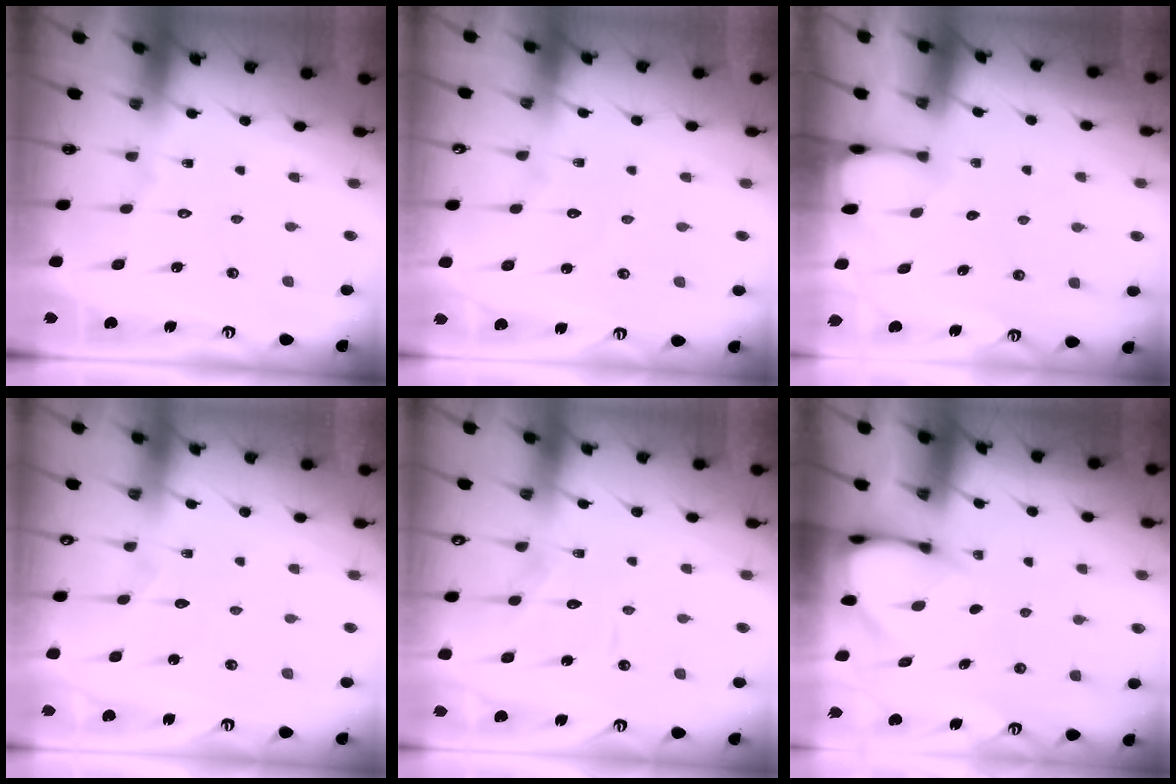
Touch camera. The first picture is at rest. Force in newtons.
{"total": 2.9, "press": 2.9, "slide": 0.2}
{"total": 1.2, "press": 1.2, "slide": 0.3}
{"total": 3.7, "press": 3.7, "slide": 0.0}
{"total": 7.9, "press": 7.8, "slide": 0.8}
{"total": 3.6, "press": 3.5, "slide": 0.2}